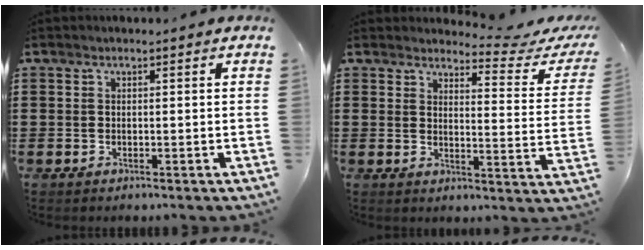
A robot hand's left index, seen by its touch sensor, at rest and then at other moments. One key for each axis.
{"total": 4.2, "fx": 3.7, "fy": 0.1, "fz": 2.0, "tx": -0.041, "ty": -0.027, "tz": 0.057}